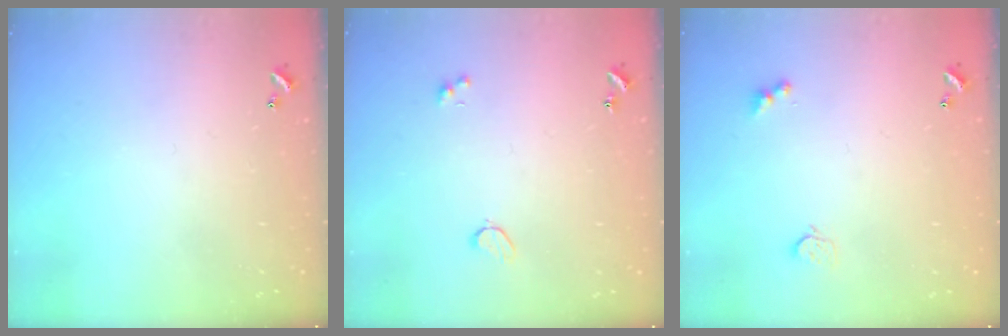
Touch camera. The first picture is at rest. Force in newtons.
{"total": 2.6, "press": 2.5, "slide": 0.6}
{"total": 3.4, "press": 3.3, "slide": 0.5}